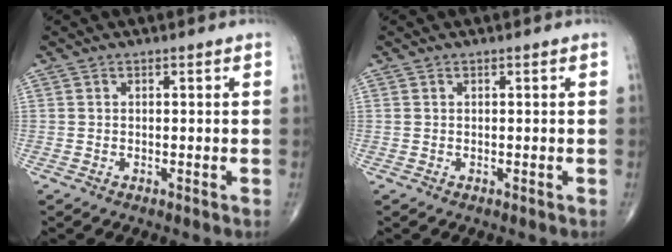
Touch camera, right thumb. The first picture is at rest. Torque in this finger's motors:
{"motor_torque": [0.40, 0.27, 0.17, 0.30, 0.02]}